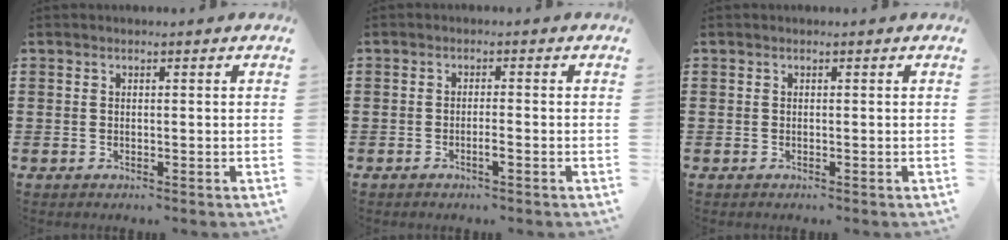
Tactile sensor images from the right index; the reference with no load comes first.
{"total": 1.6, "force": [-1.0, 0.1, 1.2], "torque": [-0.023, -0.003, -0.017]}
{"total": 0.0}